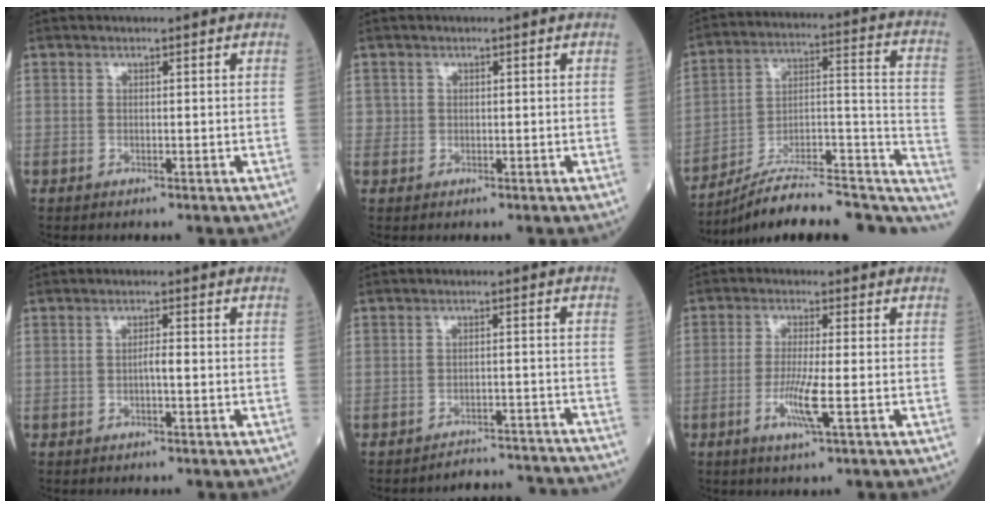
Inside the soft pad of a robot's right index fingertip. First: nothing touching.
{"total": 0.9, "force": [0.1, 0.9, 0.0], "torque": [0.008, 0.003, 0.000]}
{"total": 22.8, "force": [-18.6, 5.7, 11.9], "torque": [-0.118, 0.057, -0.273]}
{"total": 1.5, "force": [-0.4, 0.2, 1.4], "torque": [-0.024, 0.003, -0.007]}
{"total": 11.5, "force": [-11.4, 0.5, 0.5], "torque": [0.012, 0.017, -0.134]}
{"total": 5.6, "force": [-1.8, -0.2, 5.3], "torque": [-0.107, -0.013, -0.035]}